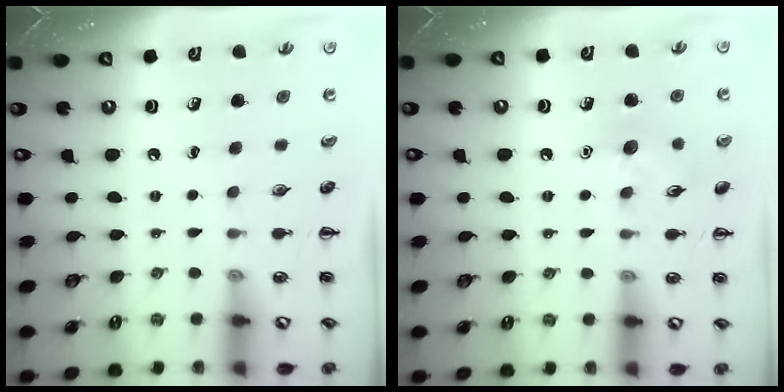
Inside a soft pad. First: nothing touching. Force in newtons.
{"total": 7.9, "press": 7.8, "slide": 1.7}